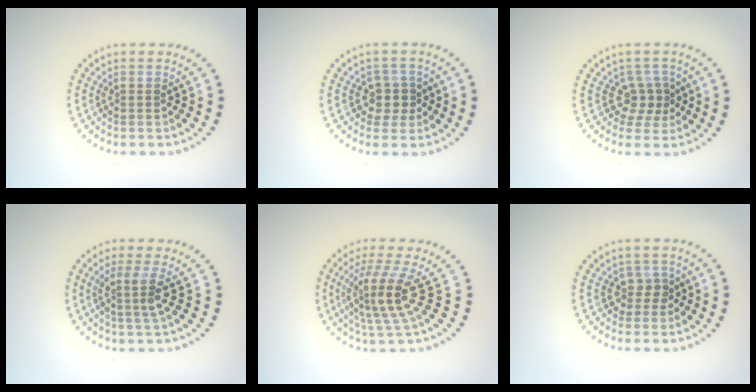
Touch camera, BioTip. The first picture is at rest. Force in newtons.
{"total": 2.4, "press": 2.0, "slide": 1.3}
{"total": 2.5, "press": 1.8, "slide": 1.7}
{"total": 2.7, "press": 2.0, "slide": 1.8}
{"total": 4.4, "press": 3.3, "slide": 3.0}
{"total": 1.8, "press": 1.5, "slide": 1.0}